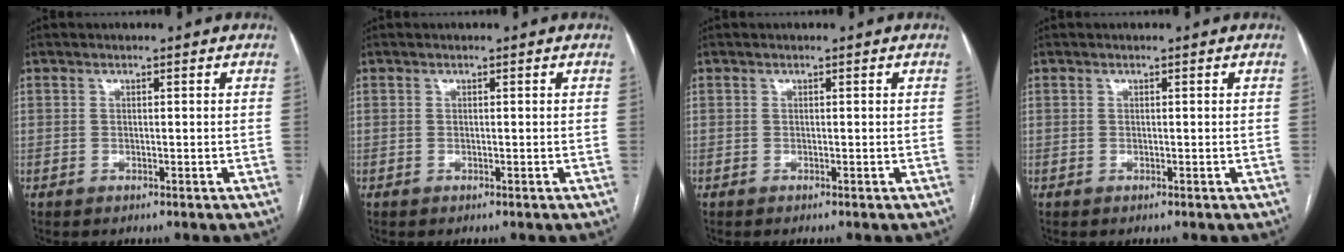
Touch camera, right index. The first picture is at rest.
{"total": 0.0}
{"total": 0.0}
{"total": 0.0}